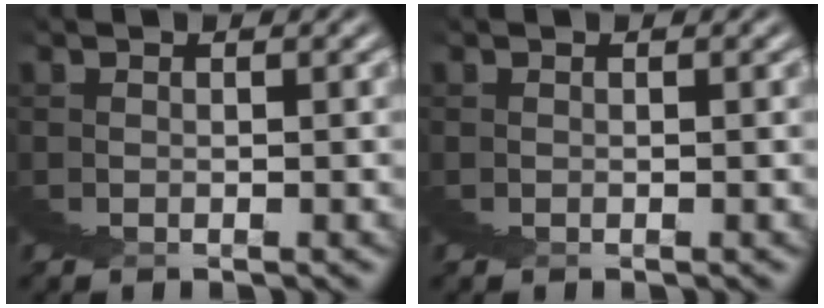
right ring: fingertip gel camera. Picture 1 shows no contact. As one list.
[{"total": 0.0}]